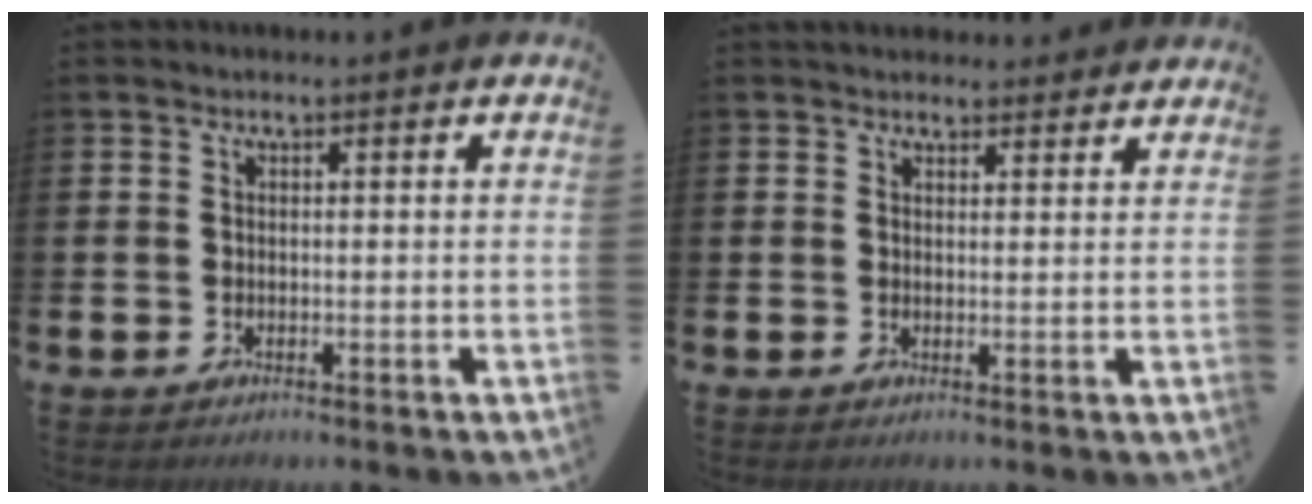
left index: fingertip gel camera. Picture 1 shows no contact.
{"total": 2.6, "force": [2.5, 0.8, -0.1], "torque": [0.009, -0.010, 0.043]}